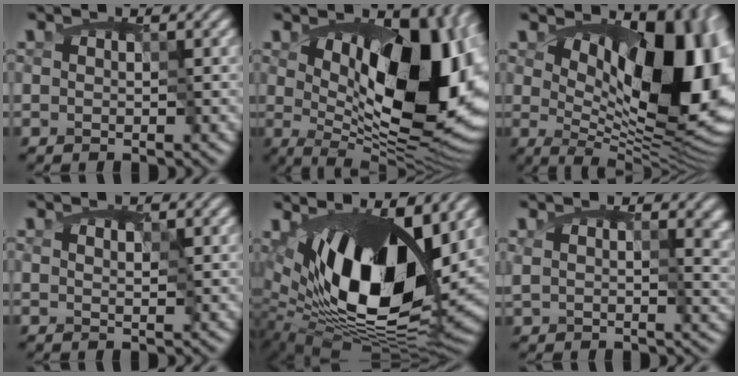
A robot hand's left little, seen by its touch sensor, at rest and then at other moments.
{"total": 14.7, "force": [2.3, 6.9, 12.8], "torque": [-0.160, -0.016, 0.047]}
{"total": 15.8, "force": [3.0, 8.7, 12.8], "torque": [-0.143, -0.014, 0.063]}
{"total": 1.1, "force": [0.5, 0.5, 0.8], "torque": [-0.013, 0.001, 0.006]}
{"total": 16.0, "force": [2.8, 7.8, 13.6], "torque": [-0.216, -0.009, 0.042]}
{"total": 6.5, "force": [3.2, 3.7, 4.3], "torque": [-0.071, 0.002, 0.055]}